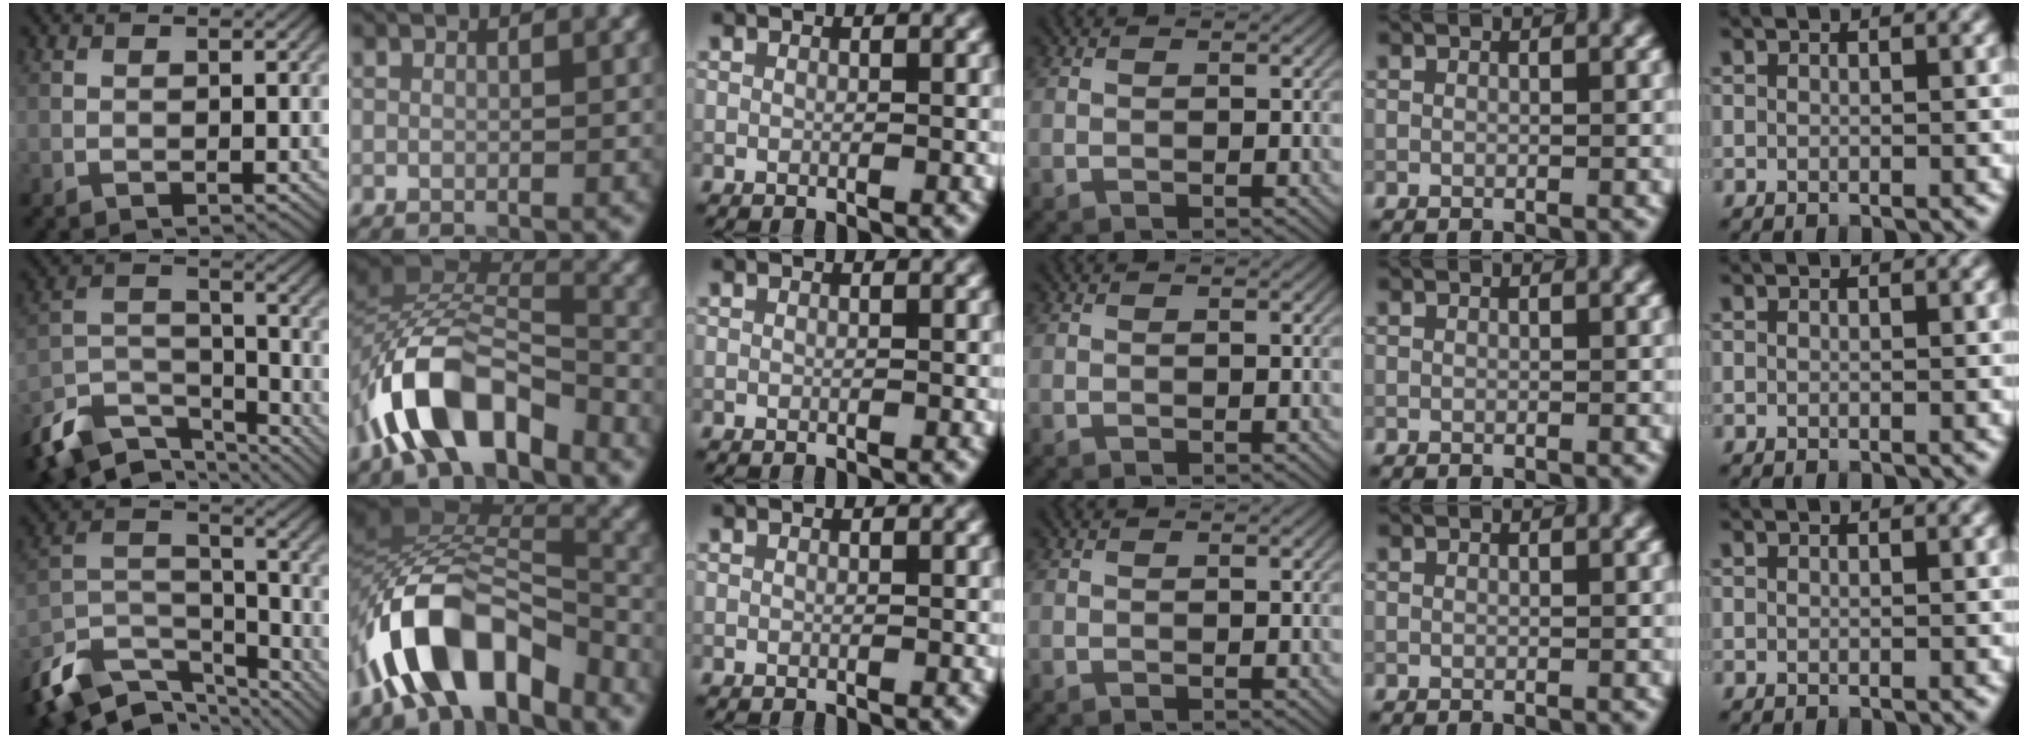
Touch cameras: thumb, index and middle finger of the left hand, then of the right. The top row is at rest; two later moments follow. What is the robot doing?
{"motion": "lift_and_place", "object": "coin"}